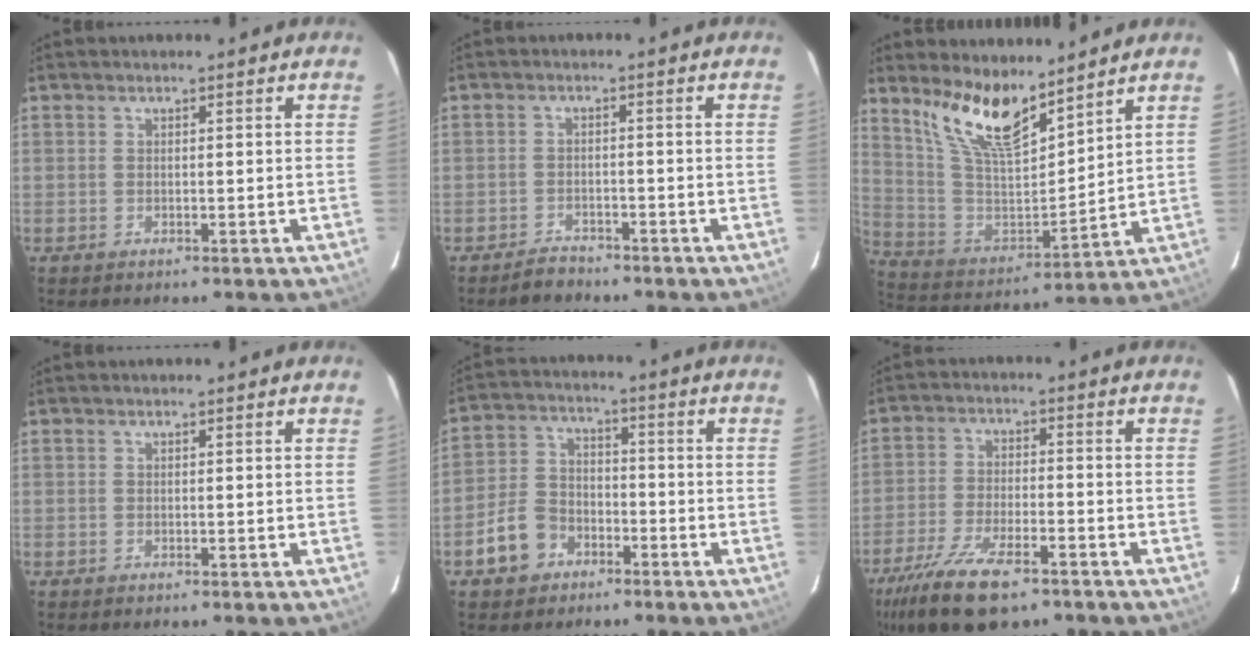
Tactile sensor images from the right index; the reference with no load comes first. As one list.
[{"total": 3.2, "force": [-2.8, 1.6, 0.4], "torque": [-0.012, 0.010, -0.043]}, {"total": 14.5, "force": [10.7, 4.3, 8.8], "torque": [-0.175, -0.008, 0.216]}, {"total": 0.0}, {"total": 8.4, "force": [-4.7, 6.1, 3.3], "torque": [-0.086, 0.023, -0.079]}, {"total": 14.7, "force": [-10.1, 5.3, 9.3], "torque": [-0.211, -0.034, -0.184]}]